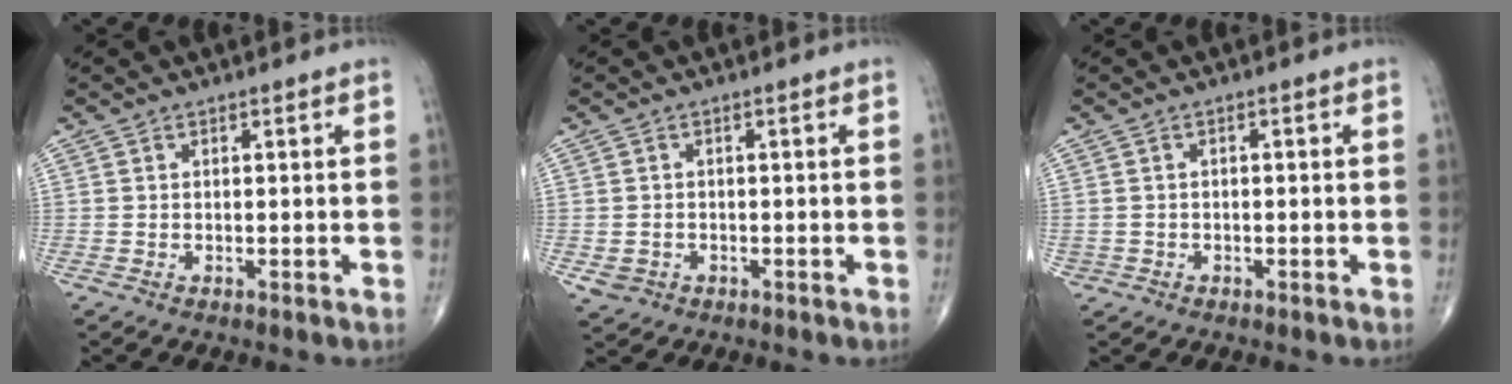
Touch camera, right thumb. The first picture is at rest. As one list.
[{"total": 2.5, "force": [-0.8, 2.2, 0.8], "torque": [-0.010, 0.002, -0.007]}, {"total": 1.3, "force": [-0.5, 1.2, 0.1], "torque": [0.004, 0.009, -0.010]}]